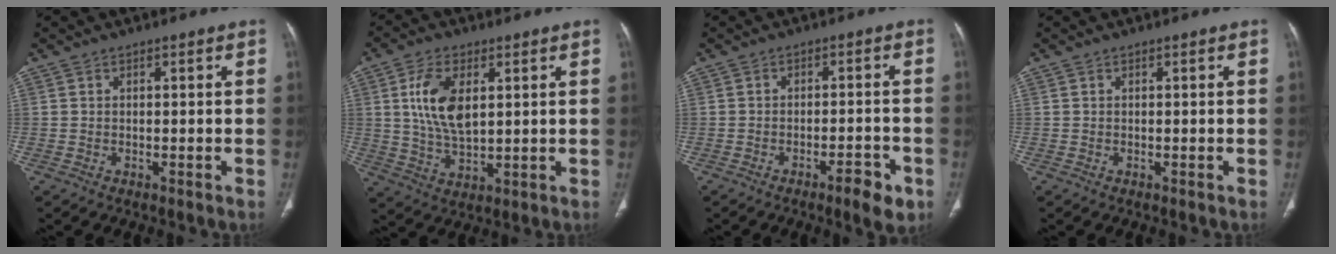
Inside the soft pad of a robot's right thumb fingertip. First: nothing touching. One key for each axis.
{"total": 10.2, "fx": 2.6, "fy": 5.4, "fz": 8.2, "tx": -0.154, "ty": -0.011, "tz": 0.053}
{"total": 5.7, "fx": -3.3, "fy": 1.5, "fz": 4.4, "tx": -0.055, "ty": 0.014, "tz": -0.044}
{"total": 0.0}